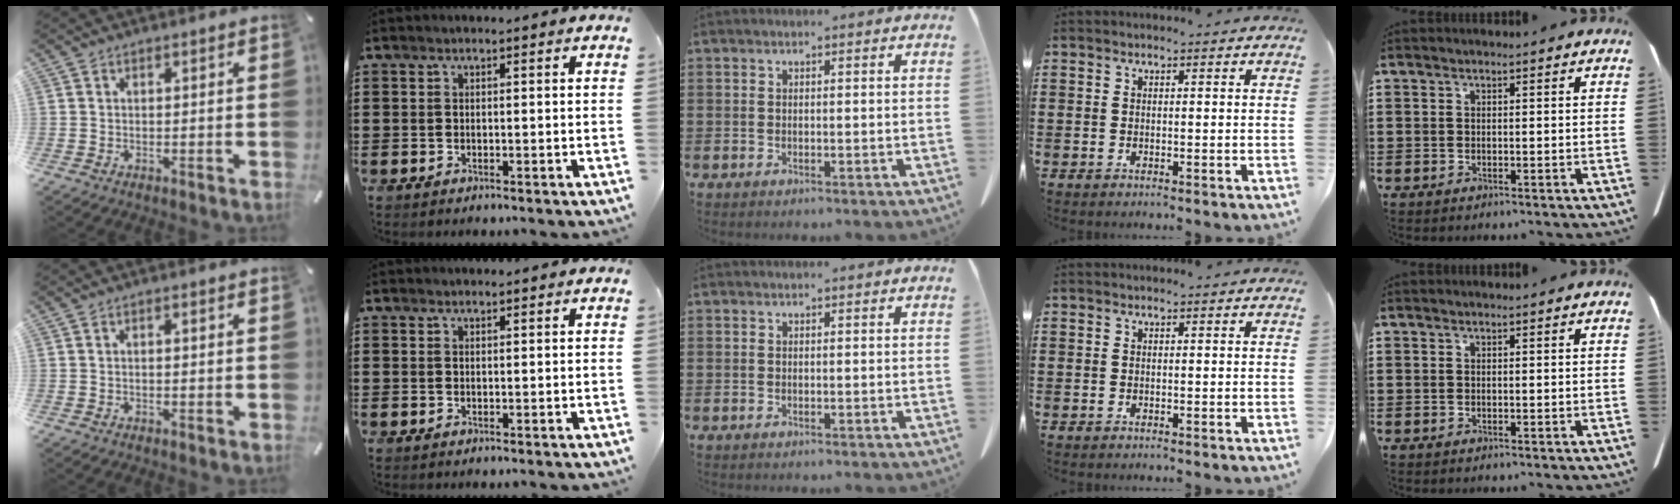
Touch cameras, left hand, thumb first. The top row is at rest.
{"thumb": {"total": 1.1, "force": [-0.3, 0.5, 0.9], "torque": [-0.016, 0.002, -0.006]}, "index": {"total": 0.7, "force": [0.6, 0.2, 0.1], "torque": [-0.005, 0.000, 0.013]}}